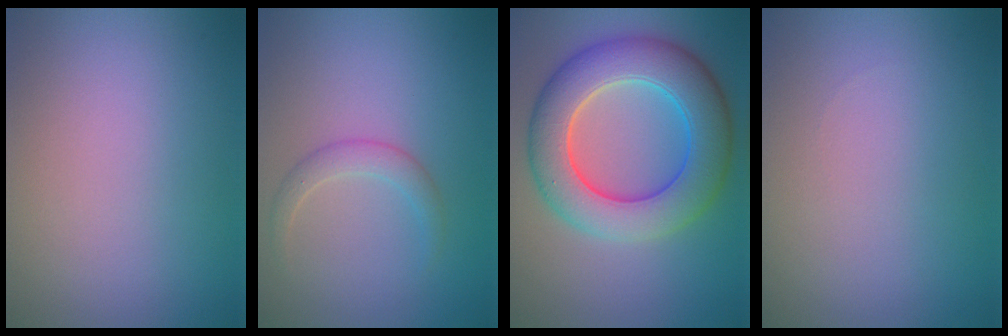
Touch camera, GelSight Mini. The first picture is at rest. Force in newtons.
{"total": 1.7, "press": 1.7, "slide": 0.1}
{"total": 8.9, "press": 8.9, "slide": 0.0}
{"total": 0.0}